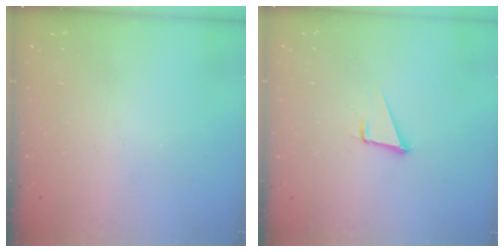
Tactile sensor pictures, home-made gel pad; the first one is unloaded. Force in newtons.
{"total": 4.3, "press": 3.4, "slide": 2.6}